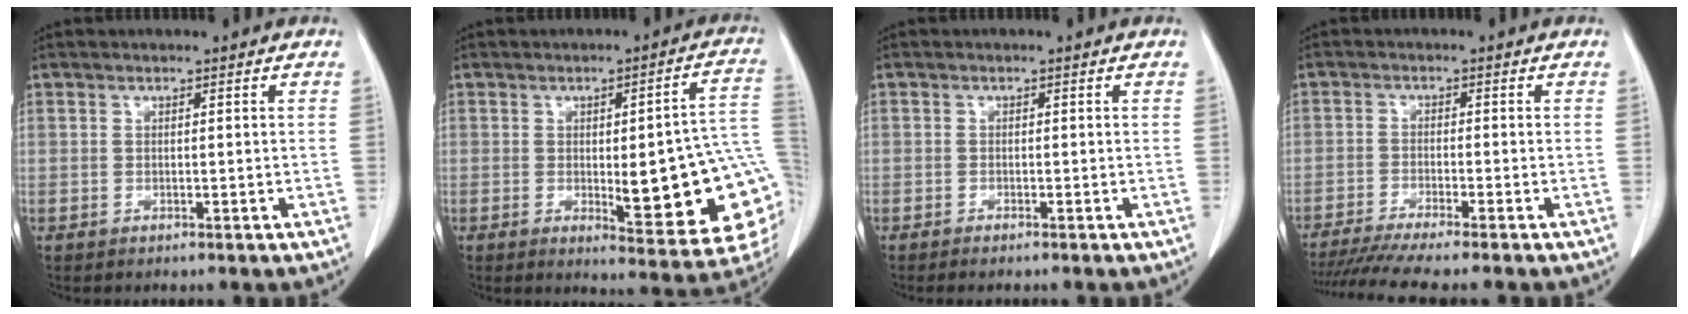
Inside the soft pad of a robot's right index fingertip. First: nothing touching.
{"total": 18.2, "force": [-1.9, 3.6, 17.8], "torque": [-0.148, 0.014, -0.004]}
{"total": 1.1, "force": [-1.0, 0.1, 0.5], "torque": [-0.009, -0.002, -0.013]}
{"total": 10.2, "force": [-8.8, -0.8, 5.0], "torque": [-0.065, -0.023, -0.141]}